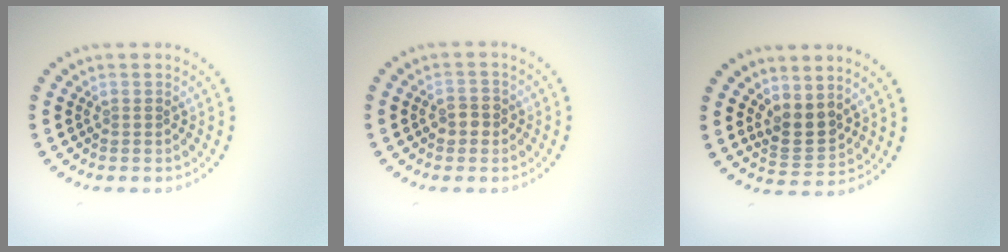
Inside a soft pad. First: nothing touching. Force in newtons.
{"total": 1.6, "press": 1.6, "slide": 0.2}
{"total": 2.6, "press": 2.3, "slide": 1.3}